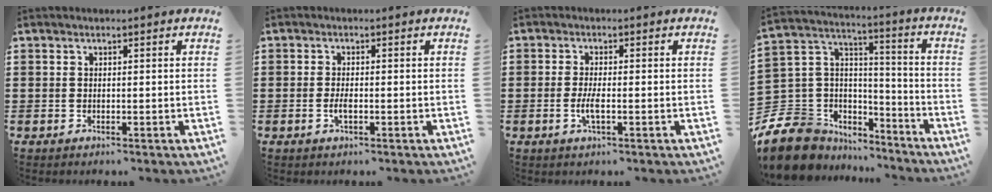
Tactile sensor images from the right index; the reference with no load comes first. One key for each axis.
{"total": 1.9, "fx": -0.5, "fy": 0.6, "fz": 1.7, "tx": -0.040, "ty": -0.003, "tz": -0.011}
{"total": 2.9, "fx": -0.9, "fy": 0.6, "fz": 2.7, "tx": -0.062, "ty": -0.006, "tz": -0.020}
{"total": 9.4, "fx": -6.1, "fy": 6.9, "fz": 1.8, "tx": -0.094, "ty": -0.006, "tz": -0.120}